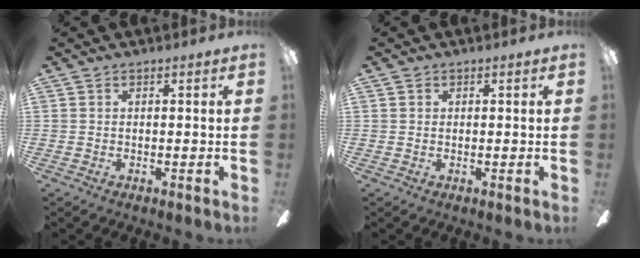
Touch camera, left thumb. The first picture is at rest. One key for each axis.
{"total": 0.6, "fx": 0.1, "fy": 0.6, "fz": 0.2, "tx": -0.002, "ty": 0.003, "tz": 0.002}